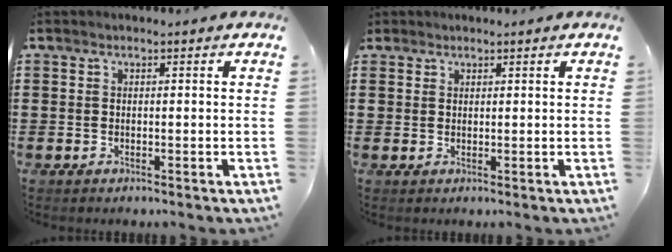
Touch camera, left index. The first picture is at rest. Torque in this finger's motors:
{"motor_torque": [0.02, 0.03, -0.02, -0.04]}